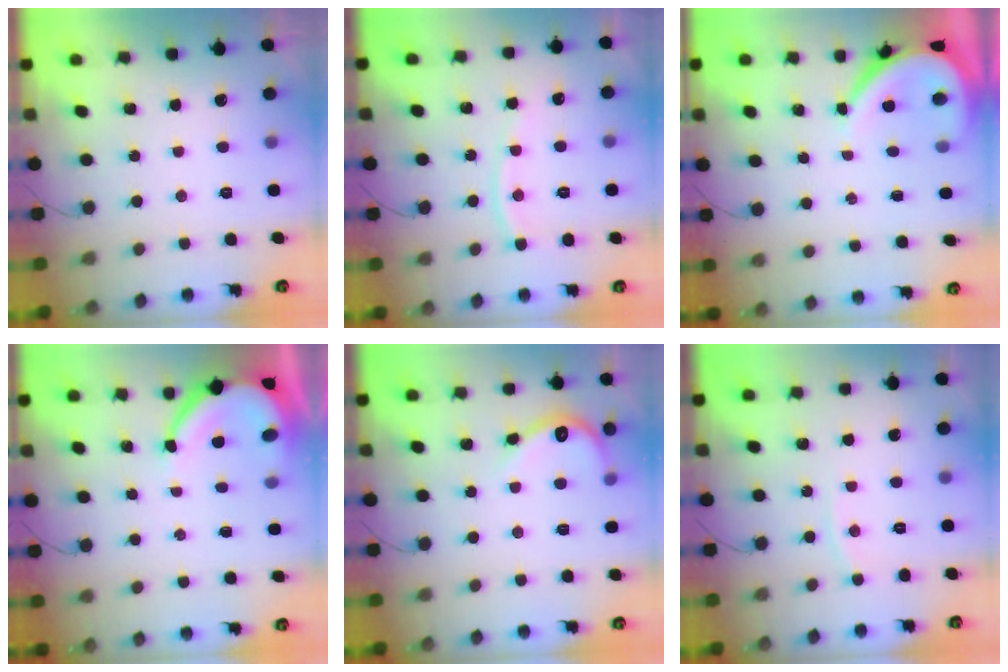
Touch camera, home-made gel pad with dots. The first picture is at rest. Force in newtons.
{"total": 8.6, "press": 8.5, "slide": 1.0}
{"total": 6.3, "press": 6.3, "slide": 0.7}
{"total": 7.2, "press": 7.1, "slide": 0.9}
{"total": 7.4, "press": 7.4, "slide": 0.4}
{"total": 3.1, "press": 3.1, "slide": 0.3}